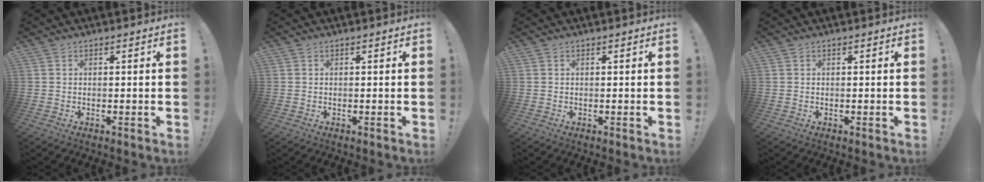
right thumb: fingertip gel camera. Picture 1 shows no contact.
{"total": 0.0}
{"total": 0.0}
{"total": 0.0}